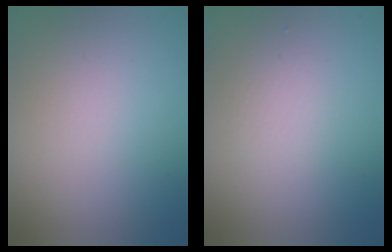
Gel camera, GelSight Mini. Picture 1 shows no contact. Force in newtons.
{"total": 1.3, "press": 1.3, "slide": 0.0}